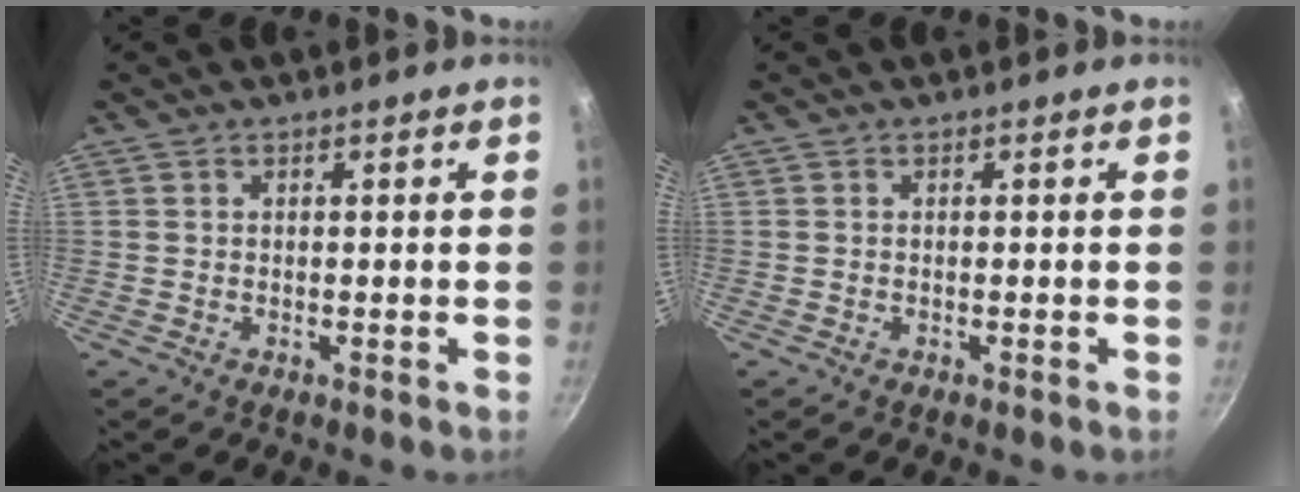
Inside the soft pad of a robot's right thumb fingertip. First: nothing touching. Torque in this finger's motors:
{"motor_torque": [-0.24, 0.38, -0.26, 0.48, -0.02]}